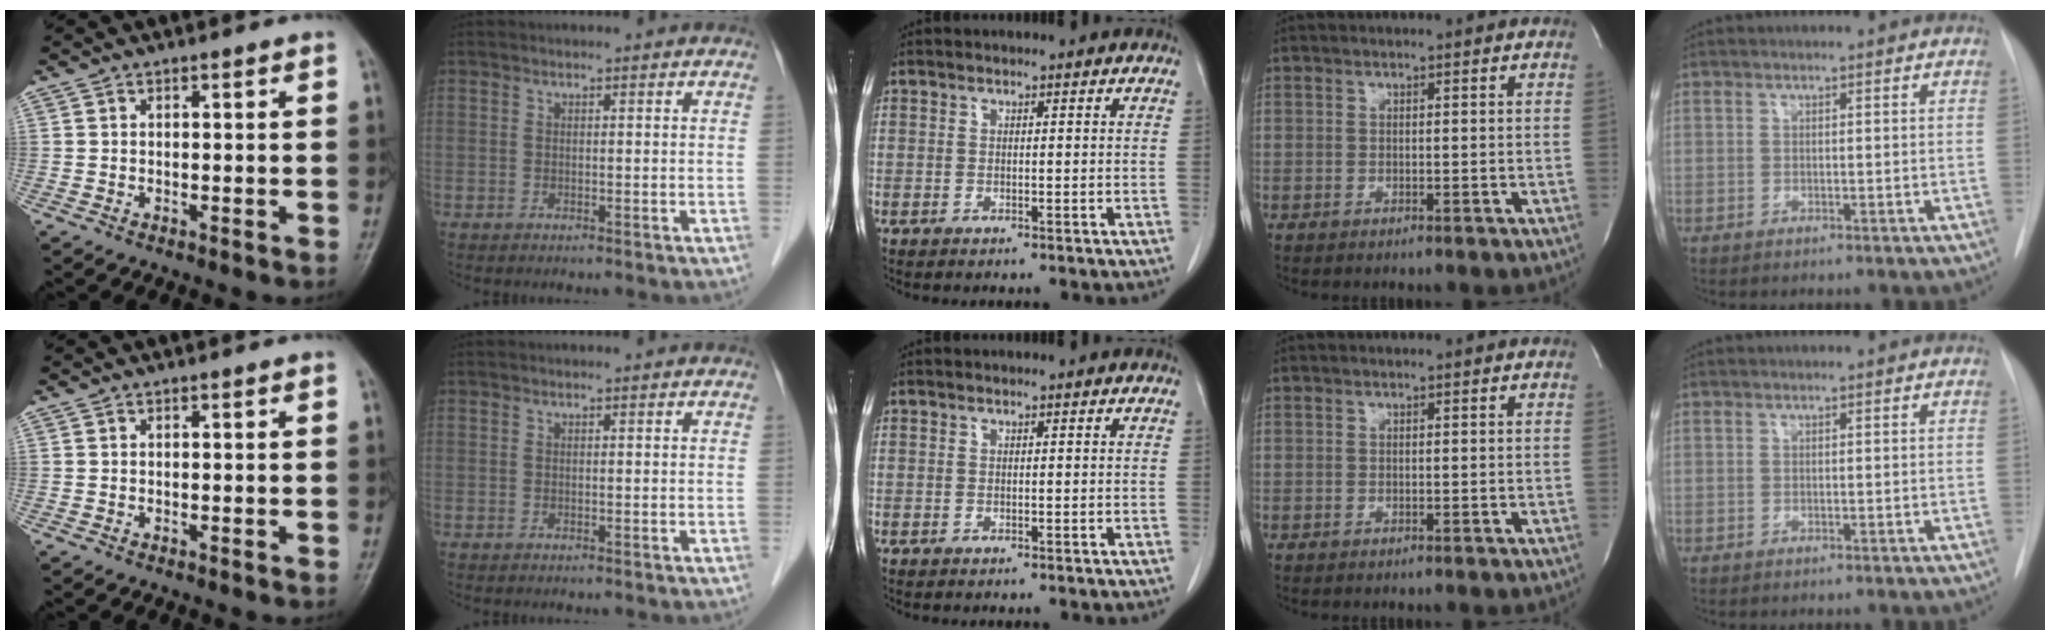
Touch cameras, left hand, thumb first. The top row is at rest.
{}